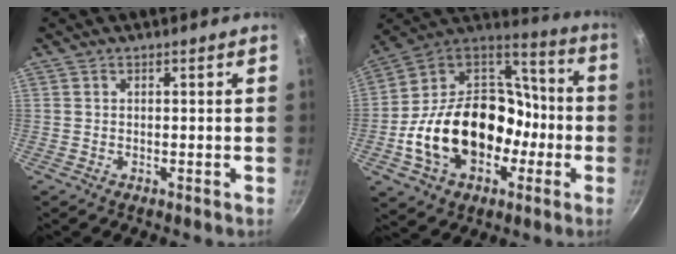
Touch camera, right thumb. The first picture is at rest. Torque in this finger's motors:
{"motor_torque": [1.56, 3.44, 2.13, -0.64, 0.28]}